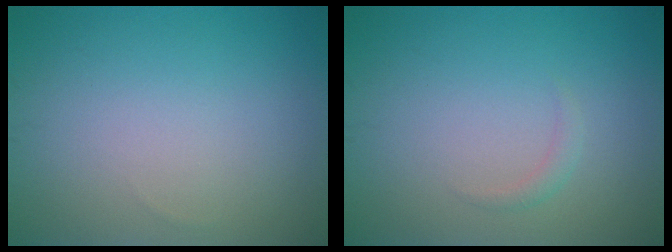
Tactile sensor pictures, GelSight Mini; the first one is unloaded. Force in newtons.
{"total": 0.9, "press": 0.9, "slide": 0.1}